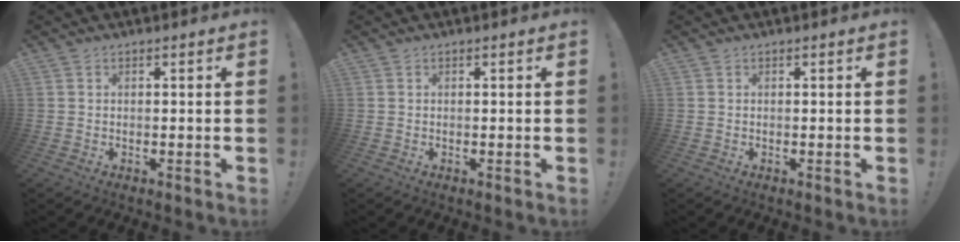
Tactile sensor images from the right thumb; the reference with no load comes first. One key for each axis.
{"total": 0.0}
{"total": 0.0}